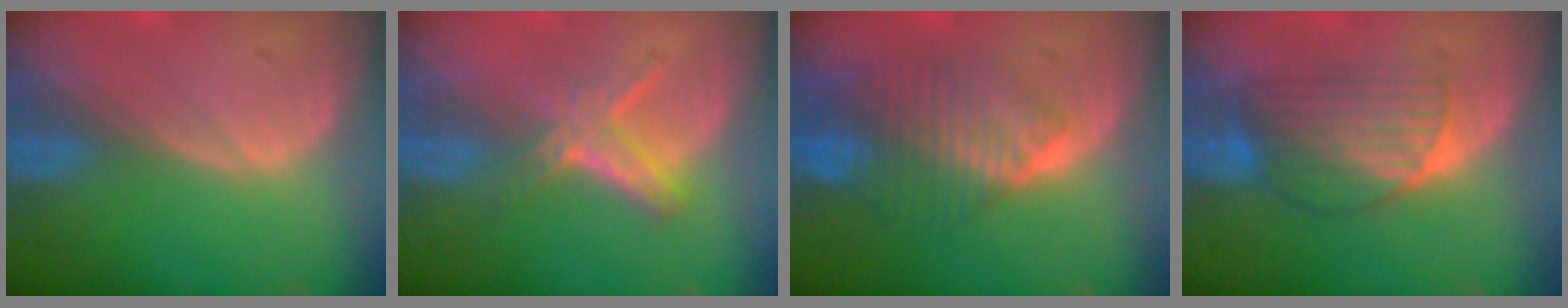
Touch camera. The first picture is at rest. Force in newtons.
{"total": 4.9, "press": 4.8, "slide": 0.9}
{"total": 7.9, "press": 7.3, "slide": 2.9}
{"total": 6.7, "press": 6.3, "slide": 2.3}